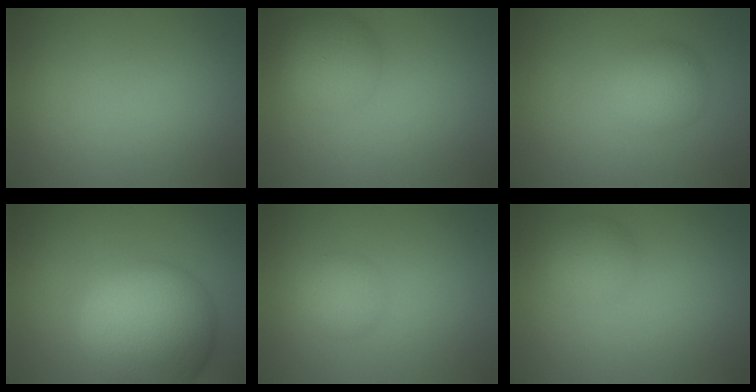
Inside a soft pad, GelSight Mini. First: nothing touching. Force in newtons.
{"total": 3.8, "press": 3.8, "slide": 0.1}
{"total": 2.9, "press": 2.9, "slide": 0.1}
{"total": 11.4, "press": 11.4, "slide": 0.7}
{"total": 2.2, "press": 2.2, "slide": 0.1}
{"total": 2.0, "press": 2.0, "slide": 0.1}